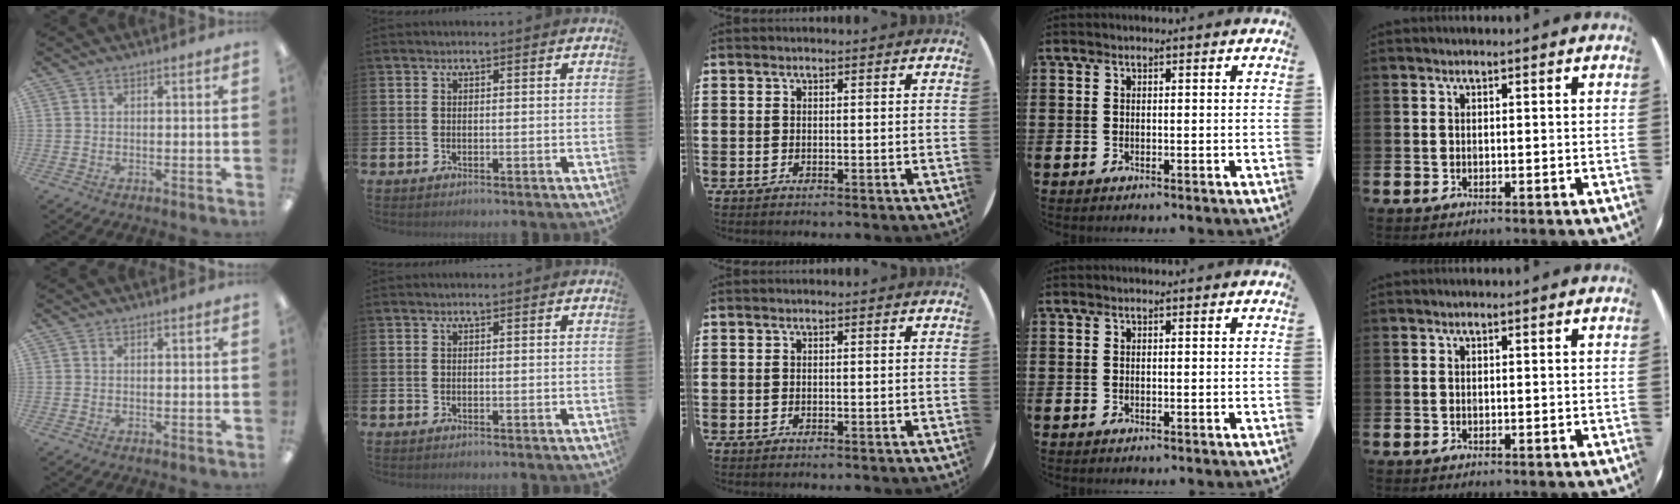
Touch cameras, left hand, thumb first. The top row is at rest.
{}